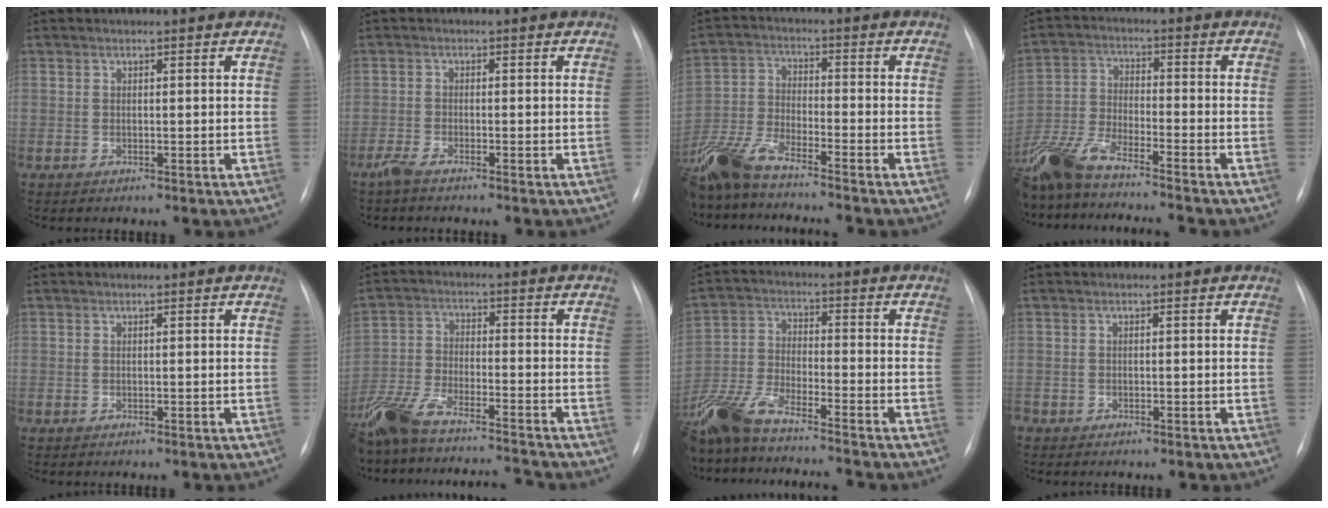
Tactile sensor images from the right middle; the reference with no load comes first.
{"total": 2.1, "force": [-1.8, 0.1, 1.1], "torque": [-0.034, -0.006, -0.039]}
{"total": 11.7, "force": [-10.1, 1.1, 5.9], "torque": [-0.132, -0.018, -0.196]}
{"total": 13.6, "force": [-11.9, 0.7, 6.6], "torque": [-0.144, -0.013, -0.221]}
{"total": 0.0}
{"total": 14.3, "force": [-13.0, 1.1, 5.9], "torque": [-0.123, 0.007, -0.229]}
{"total": 14.5, "force": [-12.6, 0.9, 7.0], "torque": [-0.153, -0.012, -0.235]}
{"total": 0.5, "force": [-0.4, 0.3, 0.1], "torque": [-0.001, 0.002, -0.008]}